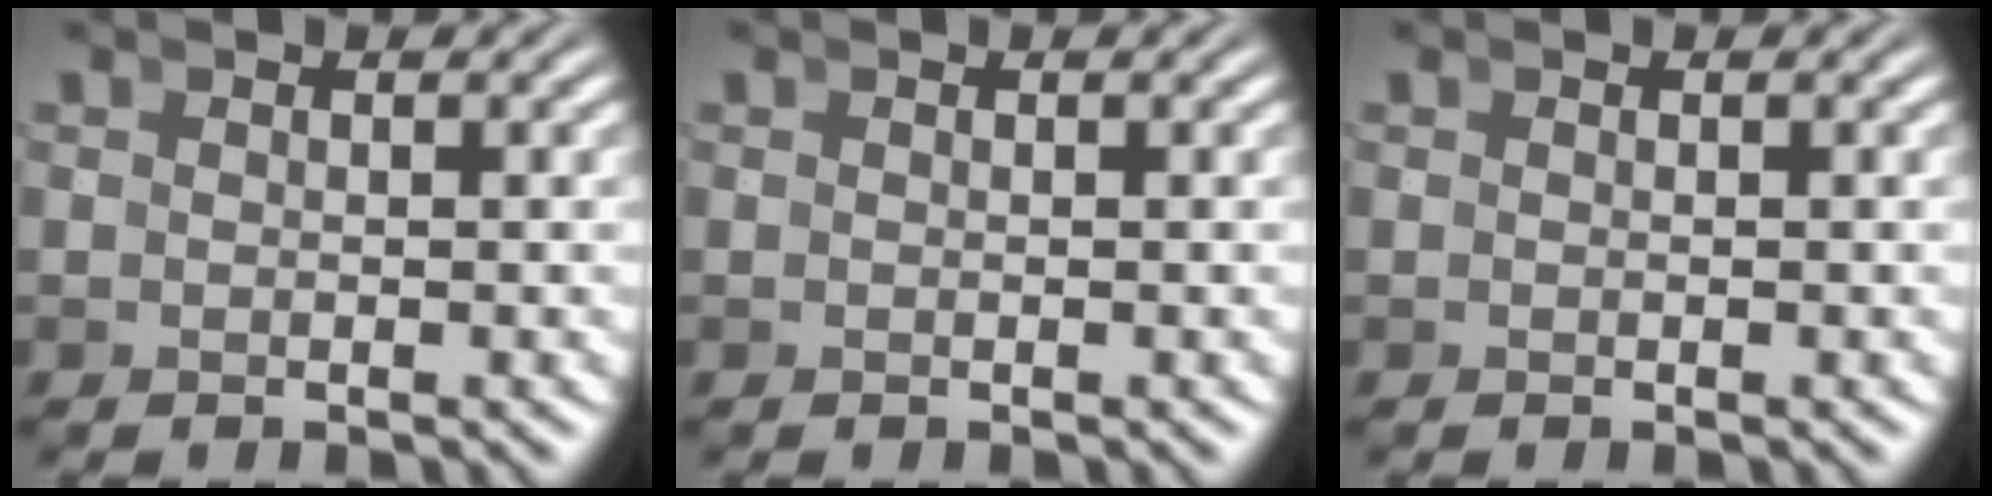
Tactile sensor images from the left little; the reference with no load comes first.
{"total": 0.0}
{"total": 0.0}